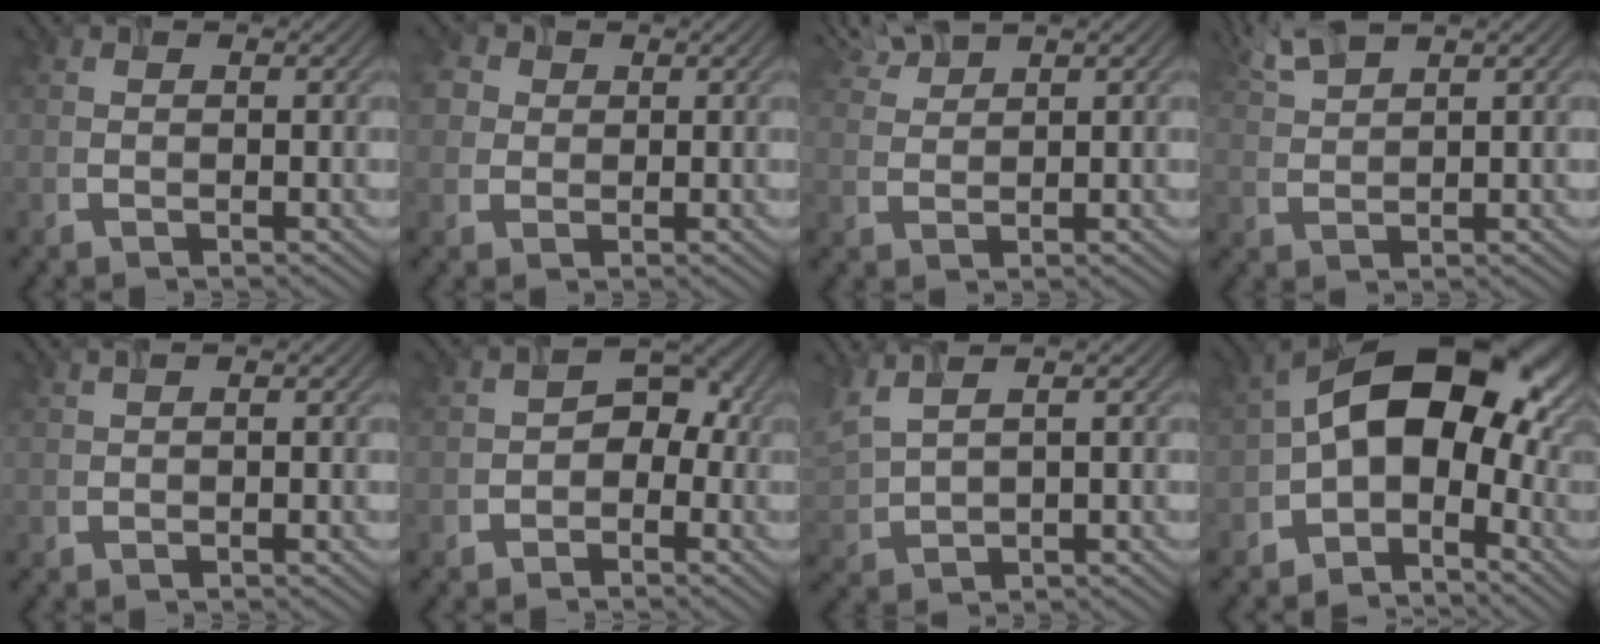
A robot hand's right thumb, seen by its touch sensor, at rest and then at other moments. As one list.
[{"total": 5.3, "force": [1.8, 4.2, 2.7], "torque": [-0.105, 0.029, 0.037]}, {"total": 3.8, "force": [3.2, 0.7, 1.9], "torque": [-0.055, 0.019, 0.080]}, {"total": 3.9, "force": [2.9, 0.7, 2.6], "torque": [-0.067, 0.018, 0.075]}, {"total": 0.7, "force": [0.5, -0.1, 0.5], "torque": [-0.014, 0.007, 0.014]}, {"total": 3.4, "force": [-1.3, 2.6, 1.8], "torque": [-0.009, 0.011, -0.019]}, {"total": 4.0, "force": [2.6, 1.2, 2.7], "torque": [-0.090, 0.019, 0.068]}, {"total": 13.4, "force": [-2.2, 8.3, 10.3], "torque": [-0.156, 0.015, -0.045]}]